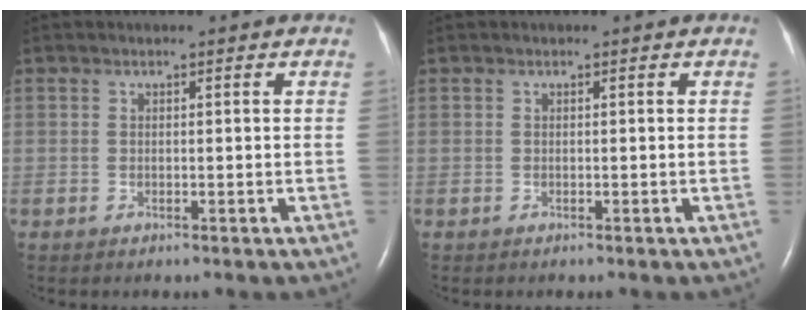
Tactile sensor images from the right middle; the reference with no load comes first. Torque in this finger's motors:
{"motor_torque": [-0.01, 0.02, 0.00, 0.00]}